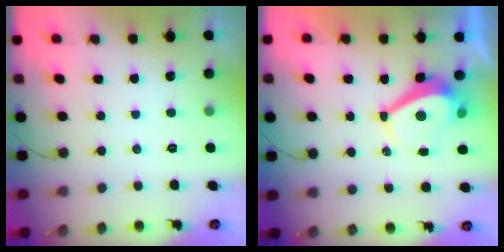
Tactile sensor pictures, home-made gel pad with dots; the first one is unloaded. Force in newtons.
{"total": 4.0, "press": 4.0, "slide": 0.3}